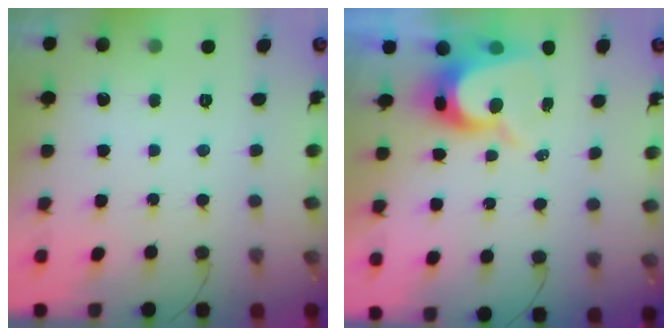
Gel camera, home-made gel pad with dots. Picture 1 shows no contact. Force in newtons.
{"total": 8.9, "press": 8.9, "slide": 0.7}